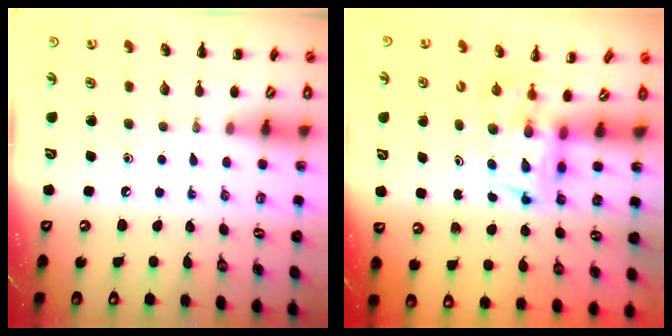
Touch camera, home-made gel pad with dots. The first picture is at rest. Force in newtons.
{"total": 2.8, "press": 2.8, "slide": 0.5}